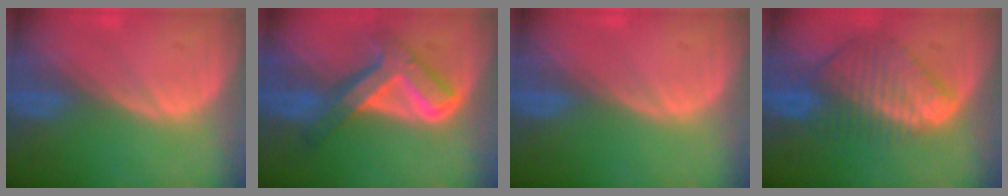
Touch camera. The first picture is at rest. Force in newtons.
{"total": 8.1, "press": 8.1, "slide": 0.7}
{"total": 0.0}
{"total": 8.9, "press": 7.7, "slide": 4.4}